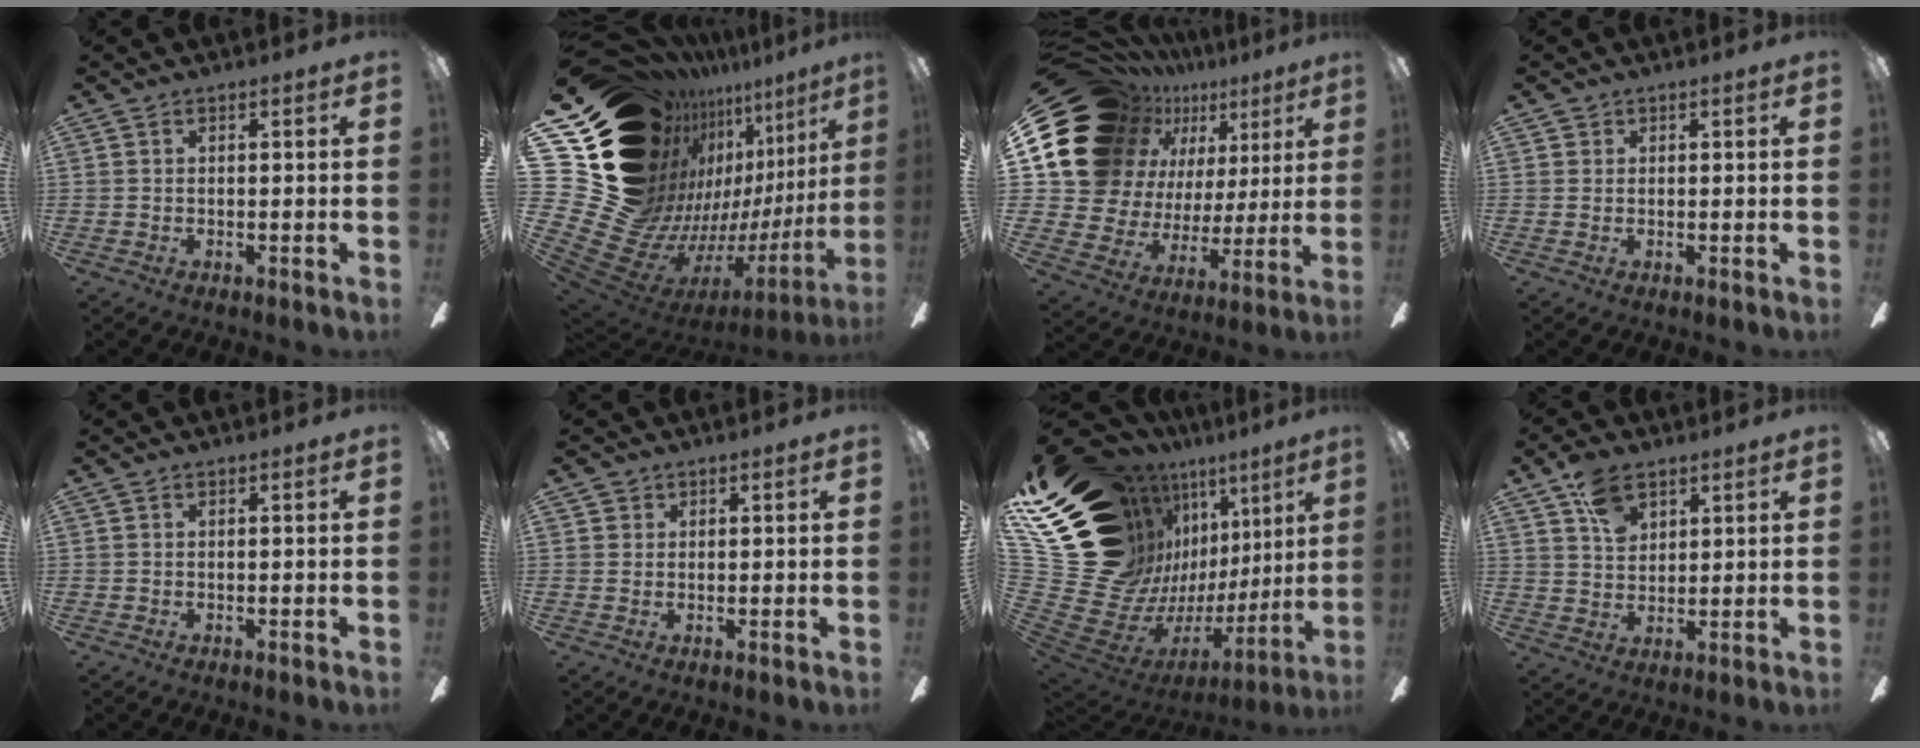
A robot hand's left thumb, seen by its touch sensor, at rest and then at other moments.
{"total": 23.5, "force": [7.2, 16.2, 15.5], "torque": [-0.260, -0.143, 0.207]}
{"total": 20.6, "force": [11.3, 15.1, 8.3], "torque": [-0.176, -0.083, 0.239]}
{"total": 0.8, "force": [0.3, 0.7, 0.1], "torque": [-0.001, 0.002, 0.006]}
{"total": 0.0}
{"total": 1.2, "force": [0.7, 1.0, 0.0], "torque": [0.006, -0.001, 0.010]}
{"total": 23.7, "force": [10.8, 16.2, 13.5], "torque": [-0.250, -0.139, 0.274]}
{"total": 8.0, "force": [4.9, 4.9, 4.0], "torque": [-0.071, -0.009, 0.092]}